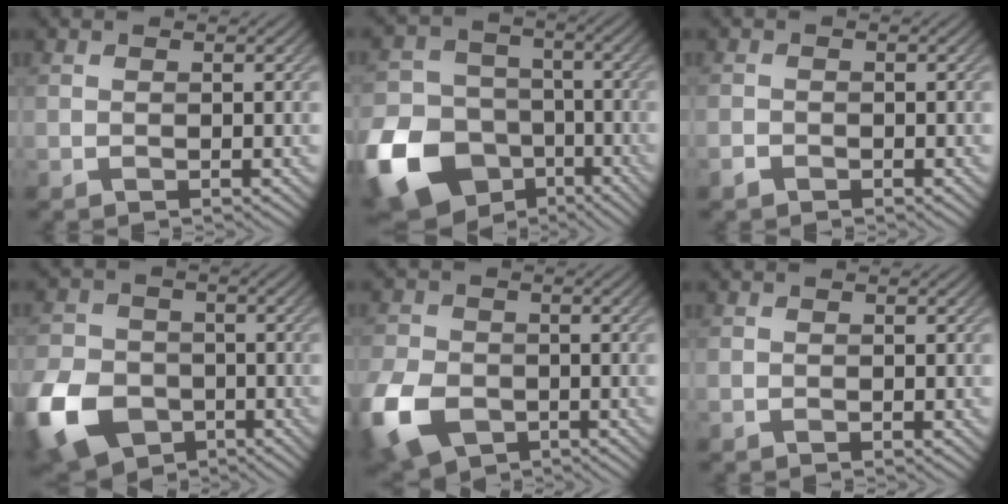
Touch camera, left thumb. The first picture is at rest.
{"total": 16.8, "force": [-8.1, 12.7, 7.5], "torque": [-0.217, -0.047, -0.145]}
{"total": 1.0, "force": [-0.8, 0.6, 0.3], "torque": [-0.008, -0.001, -0.017]}
{"total": 12.4, "force": [-5.4, 9.1, 6.4], "torque": [-0.182, -0.041, -0.110]}
{"total": 10.1, "force": [-4.3, 6.9, 6.0], "torque": [-0.168, -0.029, -0.085]}
{"total": 0.0}